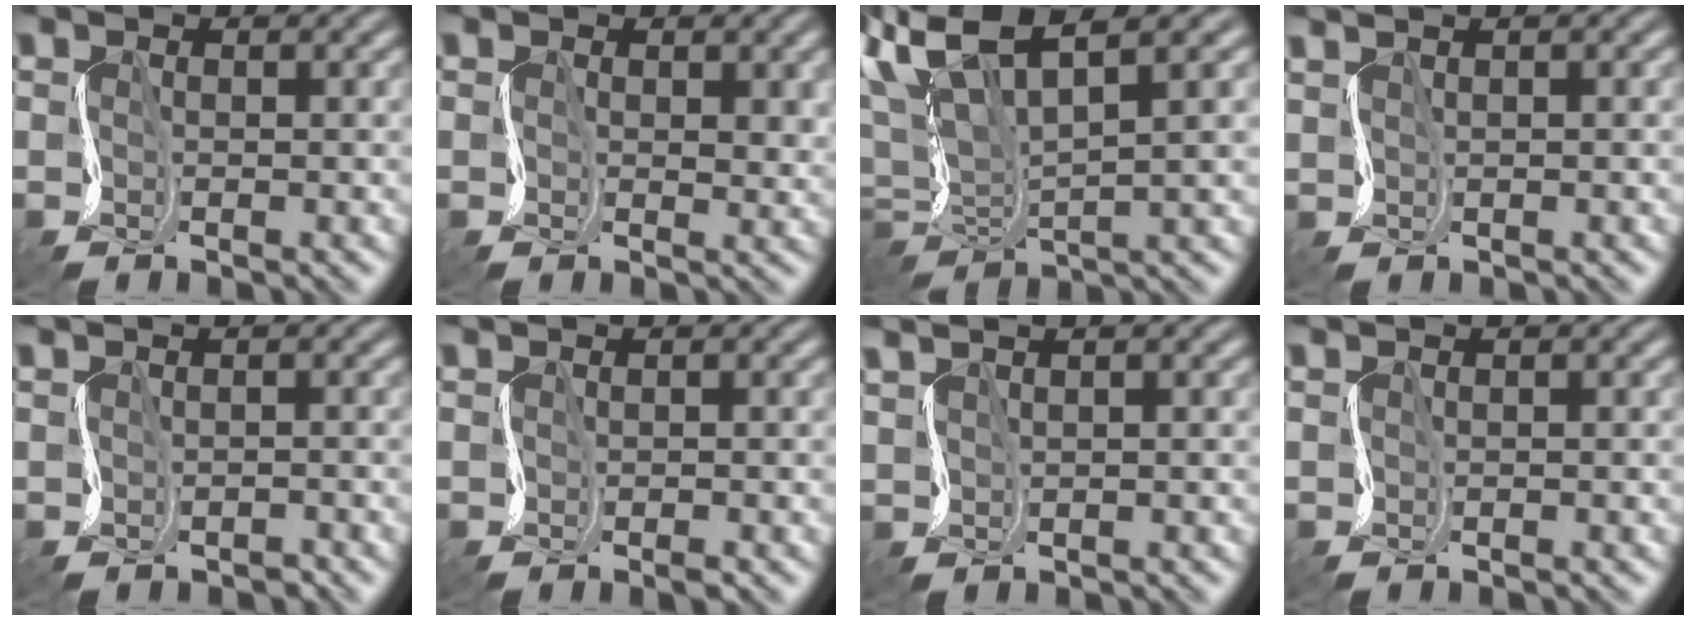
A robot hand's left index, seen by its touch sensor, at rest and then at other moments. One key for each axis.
{"total": 2.9, "fx": 1.0, "fy": 1.8, "fz": 2.0, "tx": -0.041, "ty": -0.006, "tz": 0.016}
{"total": 7.5, "fx": 2.3, "fy": 2.3, "fz": 6.7, "tx": -0.145, "ty": 0.013, "tz": 0.038}
{"total": 2.0, "fx": 1.4, "fy": 0.4, "fz": 1.4, "tx": -0.033, "ty": 0.012, "tz": 0.017}
{"total": 0.9, "fx": -0.2, "fy": 0.5, "fz": 0.7, "tx": -0.013, "ty": -0.004, "tz": -0.003}
{"total": 0.9, "fx": -0.1, "fy": 0.1, "fz": 0.9, "tx": -0.018, "ty": -0.001, "tz": -0.001}
{"total": 3.2, "fx": 2.2, "fy": 0.9, "fz": 2.2, "tx": -0.054, "ty": 0.019, "tz": 0.029}
{"total": 0.5, "fx": 0.3, "fy": -0.2, "fz": 0.4, "tx": -0.011, "ty": 0.002, "tz": 0.006}